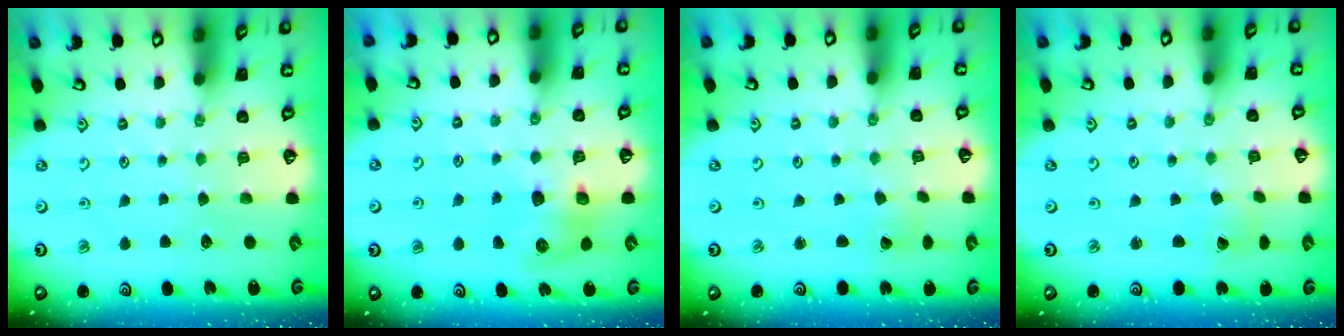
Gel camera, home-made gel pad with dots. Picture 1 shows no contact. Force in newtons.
{"total": 8.1, "press": 8.0, "slide": 1.1}
{"total": 0.8, "press": 0.8, "slide": 0.1}
{"total": 0.5, "press": 0.5, "slide": 0.0}